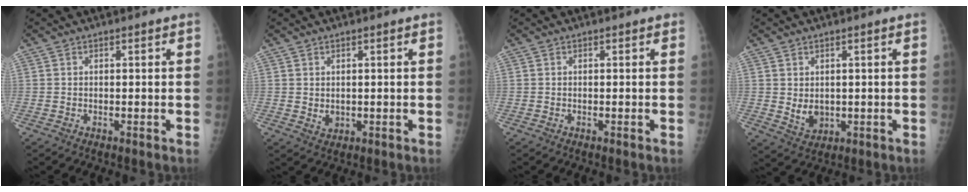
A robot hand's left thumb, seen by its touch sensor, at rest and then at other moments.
{"total": 2.1, "force": [0.2, 1.5, 1.5], "torque": [-0.018, -0.007, 0.011]}
{"total": 0.0}
{"total": 4.2, "force": [0.3, 3.1, 2.8], "torque": [-0.032, -0.012, 0.019]}